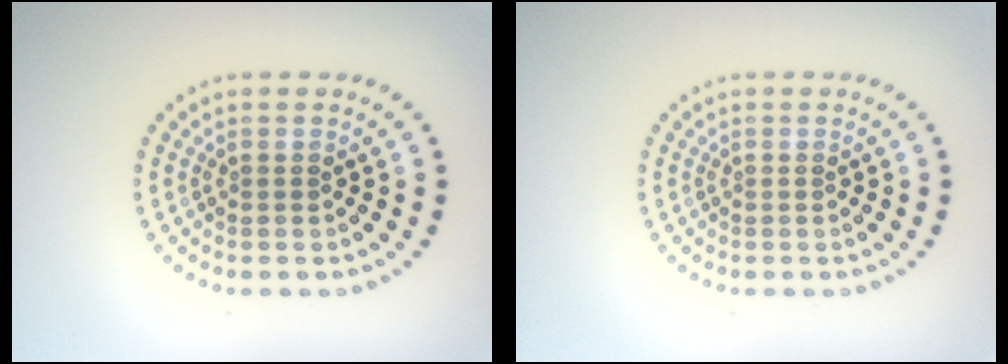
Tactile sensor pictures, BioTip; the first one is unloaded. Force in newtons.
{"total": 0.0}